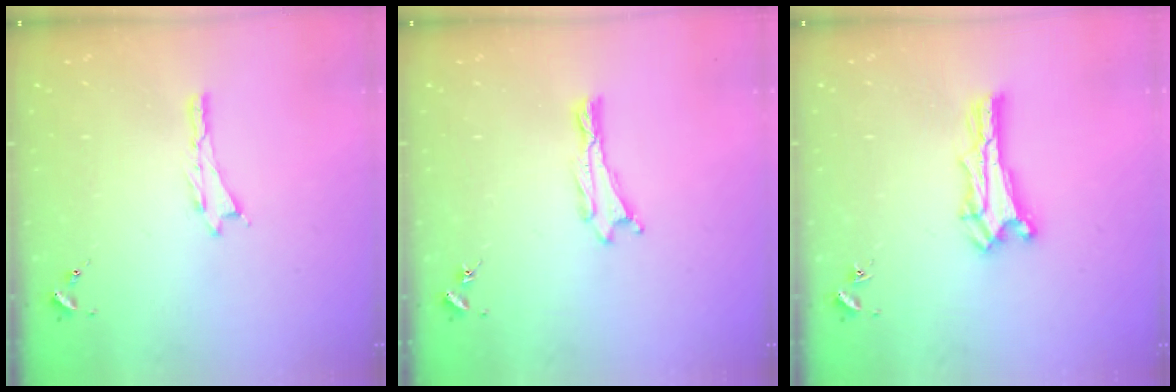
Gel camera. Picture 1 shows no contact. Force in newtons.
{"total": 0.0}
{"total": 1.4, "press": 1.4, "slide": 0.2}